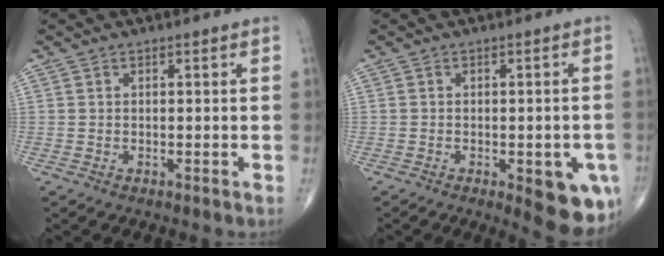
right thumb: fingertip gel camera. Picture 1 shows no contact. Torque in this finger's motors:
{"motor_torque": [1.66, 1.85, 0.95, -1.03, 0.30]}